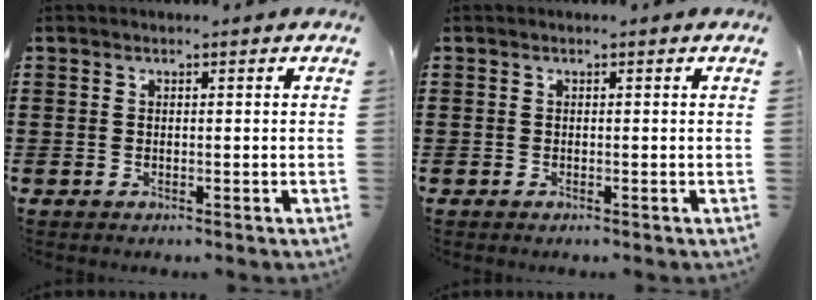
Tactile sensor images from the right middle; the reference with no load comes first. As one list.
[{"total": 0.0}]